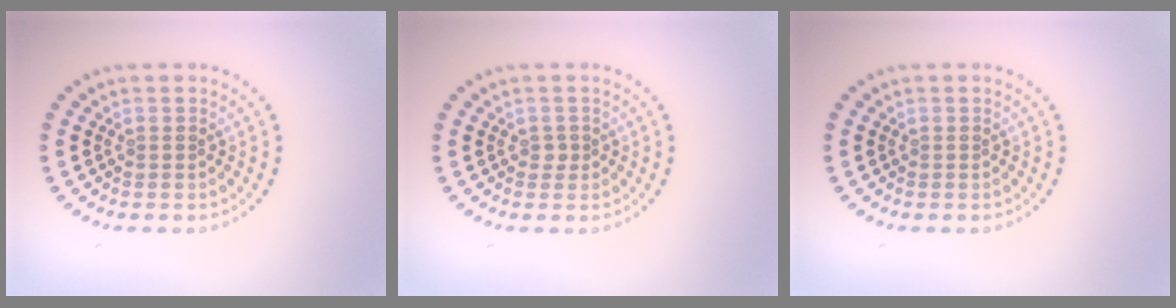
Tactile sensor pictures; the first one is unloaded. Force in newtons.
{"total": 0.7, "press": 0.6, "slide": 0.4}
{"total": 0.0}